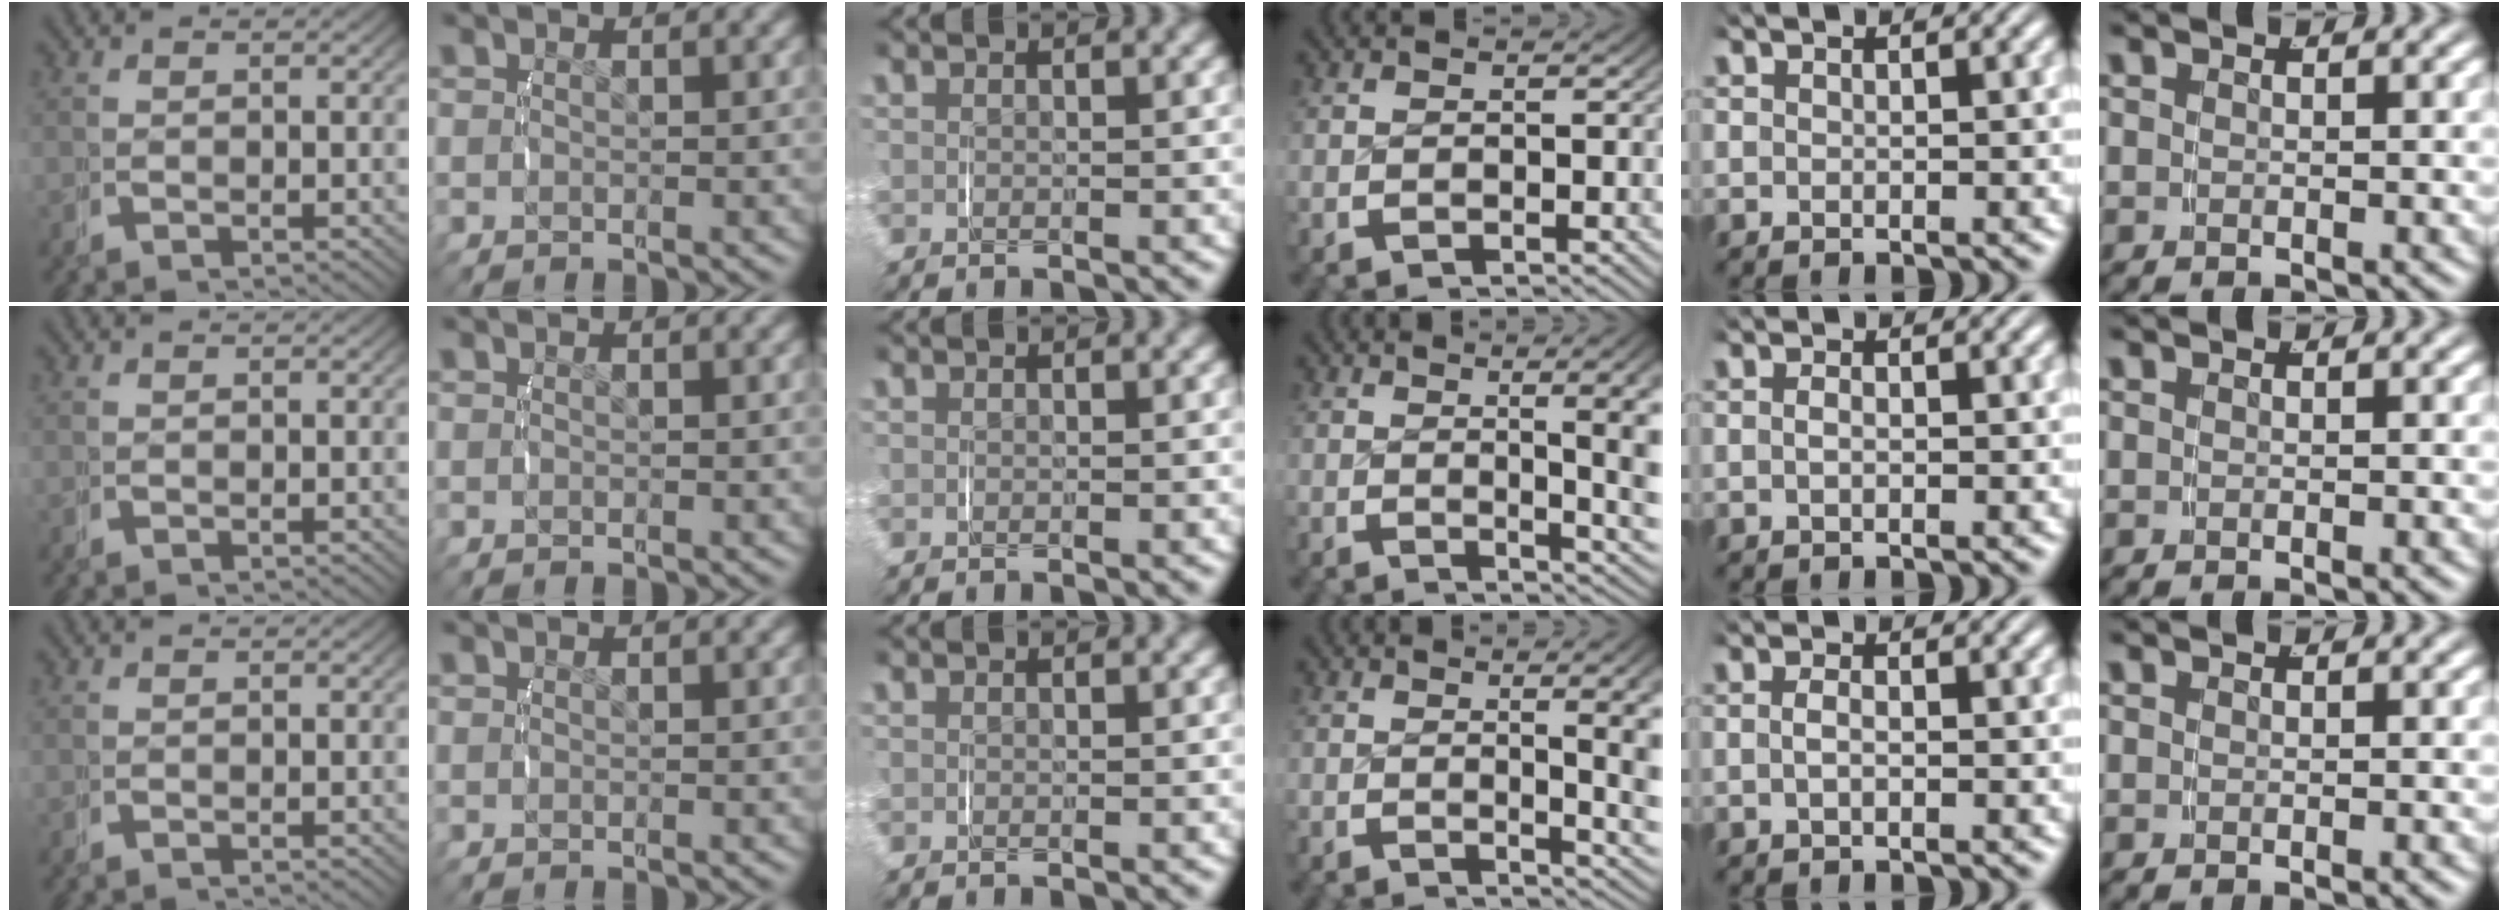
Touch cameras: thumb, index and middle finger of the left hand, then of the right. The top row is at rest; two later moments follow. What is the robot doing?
{"motion": "lift_and_place", "object": "jewelry box"}